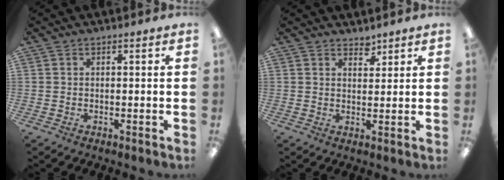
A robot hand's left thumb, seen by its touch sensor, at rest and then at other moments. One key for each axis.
{"total": 2.8, "fx": 2.5, "fy": 1.1, "fz": 0.6, "tx": 0.009, "ty": -0.019, "tz": 0.042}